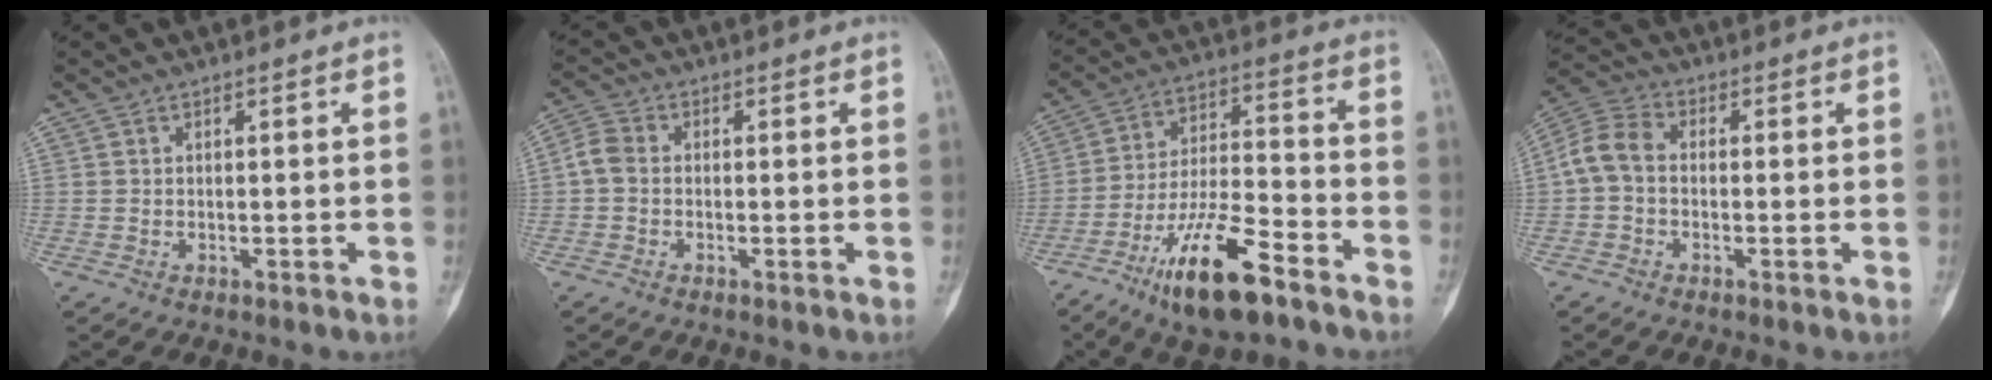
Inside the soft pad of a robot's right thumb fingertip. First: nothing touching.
{"total": 3.6, "force": [-0.2, 2.8, 2.2], "torque": [-0.048, 0.010, -0.013]}
{"total": 16.6, "force": [-10.3, 4.9, 12.1], "torque": [-0.217, 0.063, -0.182]}
{"total": 6.7, "force": [-0.5, 4.7, 4.7], "torque": [-0.090, 0.021, -0.024]}